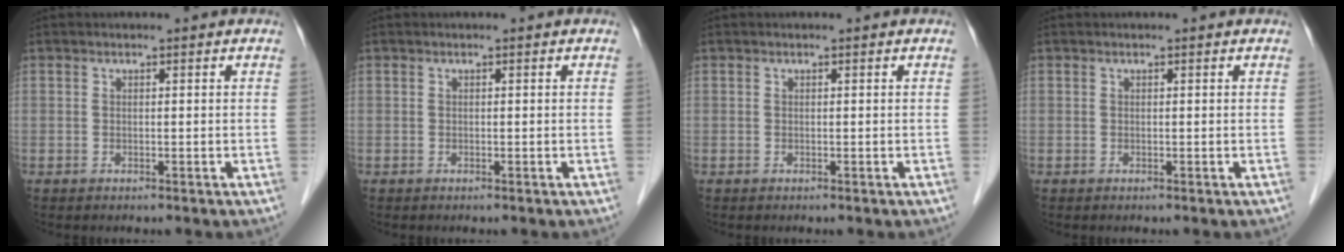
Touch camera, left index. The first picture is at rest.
{"total": 0.0}
{"total": 0.0}
{"total": 0.0}